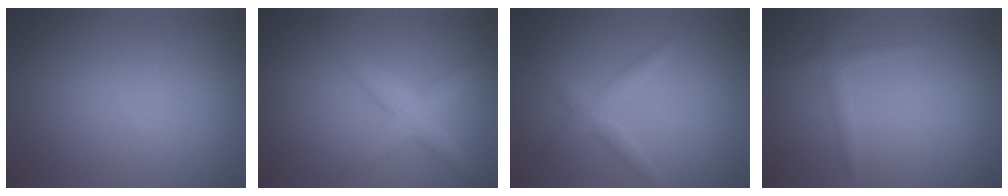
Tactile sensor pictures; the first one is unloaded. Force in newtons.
{"total": 3.7, "press": 3.7, "slide": 0.1}
{"total": 2.3, "press": 2.3, "slide": 0.0}
{"total": 1.2, "press": 1.2, "slide": 0.1}